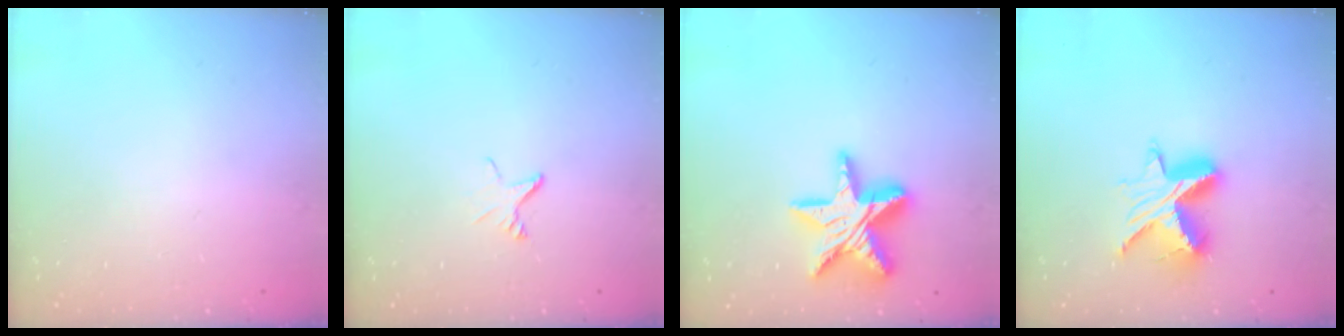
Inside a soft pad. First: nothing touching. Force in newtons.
{"total": 2.3, "press": 2.3, "slide": 0.2}
{"total": 16.5, "press": 16.5, "slide": 1.2}
{"total": 11.6, "press": 11.5, "slide": 0.7}